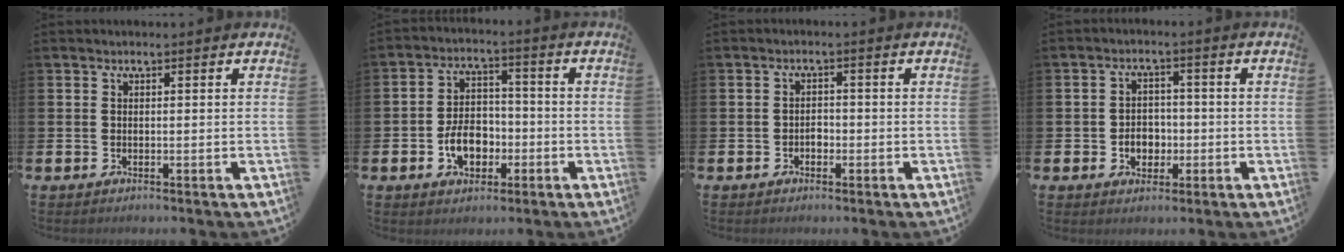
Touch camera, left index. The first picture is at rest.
{"total": 6.1, "force": [-2.3, 4.3, 3.7], "torque": [-0.047, 0.007, -0.047]}
{"total": 1.4, "force": [-0.7, 1.1, 0.6], "torque": [-0.010, 0.002, -0.016]}
{"total": 3.5, "force": [-1.0, 2.9, 1.6], "torque": [-0.027, 0.002, -0.026]}